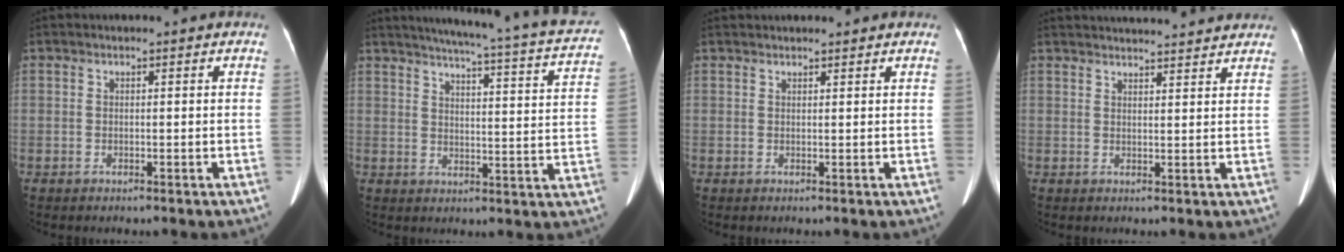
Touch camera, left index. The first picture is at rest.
{"total": 23.1, "force": [20.4, 1.5, 10.6], "torque": [-0.145, -0.039, 0.236]}
{"total": 3.9, "force": [3.6, 0.7, 1.2], "torque": [-0.014, 0.032, 0.047]}
{"total": 12.8, "force": [12.2, 1.3, 3.6], "torque": [-0.051, 0.029, 0.154]}